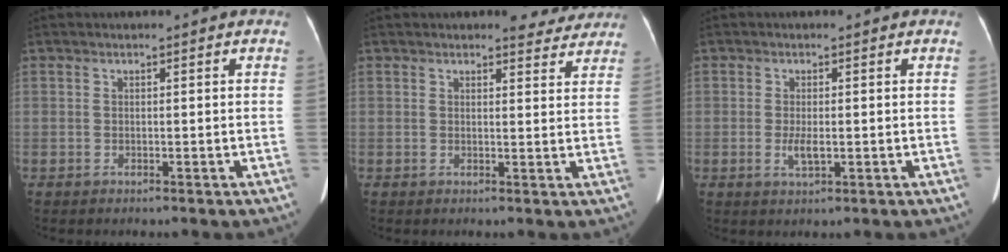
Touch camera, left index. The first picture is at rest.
{"total": 4.4, "force": [4.1, 1.5, 0.8], "torque": [0.000, -0.005, 0.035]}
{"total": 2.4, "force": [-0.4, 0.7, 2.2], "torque": [-0.047, -0.003, -0.003]}